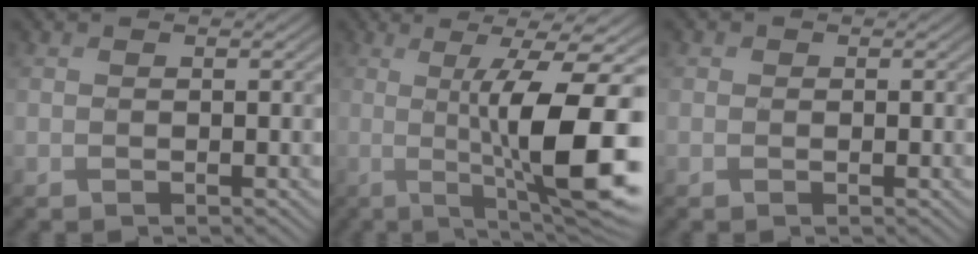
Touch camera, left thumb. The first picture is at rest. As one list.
[{"total": 14.0, "force": [-0.6, 3.1, 13.6], "torque": [-0.189, -0.003, -0.001]}, {"total": 1.0, "force": [0.0, 1.0, 0.2], "torque": [0.003, -0.004, -0.004]}]